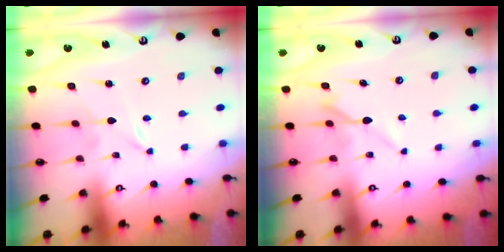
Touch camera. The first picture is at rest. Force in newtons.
{"total": 5.3, "press": 5.2, "slide": 0.9}